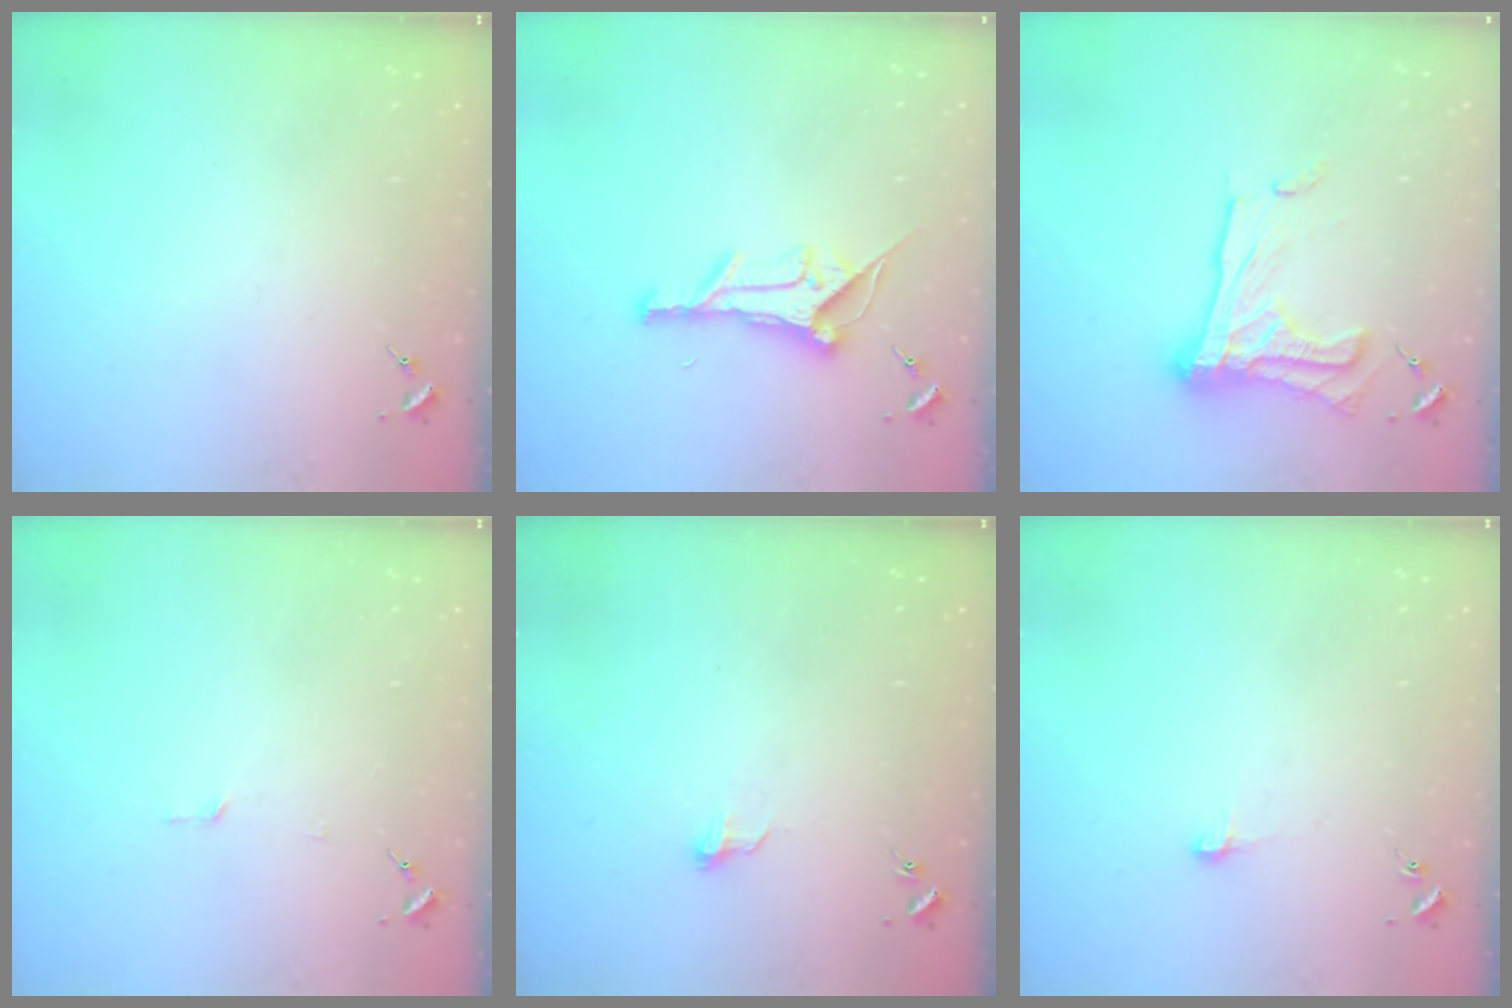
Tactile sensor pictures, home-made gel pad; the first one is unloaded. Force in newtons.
{"total": 12.8, "press": 12.8, "slide": 0.3}
{"total": 18.7, "press": 18.7, "slide": 1.5}
{"total": 2.7, "press": 2.7, "slide": 0.2}
{"total": 6.1, "press": 6.1, "slide": 0.5}
{"total": 5.4, "press": 5.4, "slide": 0.5}